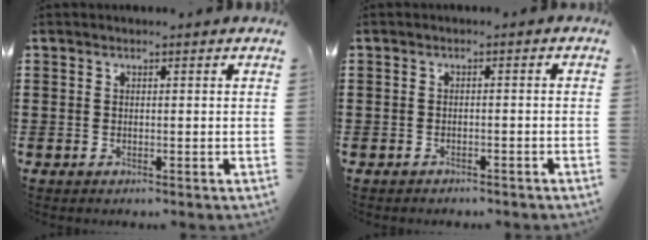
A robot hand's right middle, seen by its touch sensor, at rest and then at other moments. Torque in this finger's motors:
{"motor_torque": [-0.02, -0.02, 0.04, -0.01]}